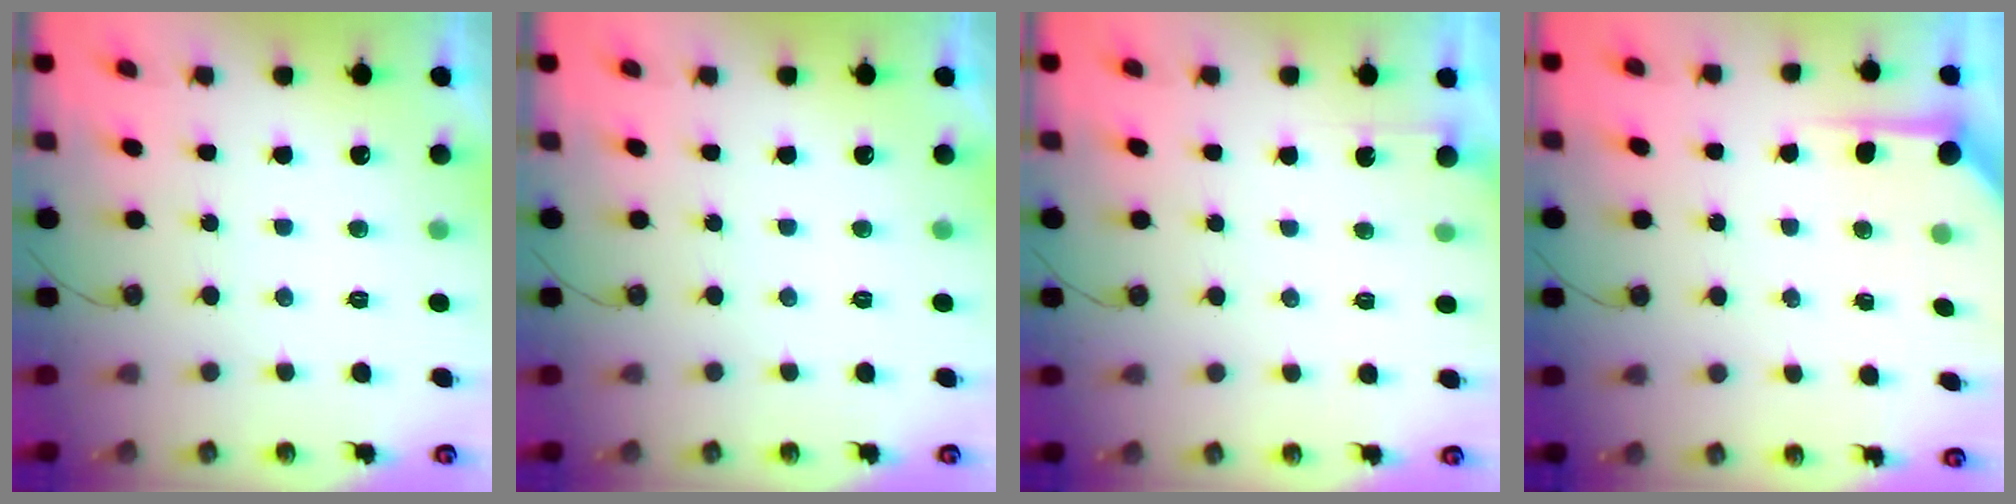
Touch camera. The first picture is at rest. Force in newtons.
{"total": 0.0}
{"total": 2.8, "press": 2.8, "slide": 0.3}
{"total": 5.9, "press": 5.9, "slide": 0.2}